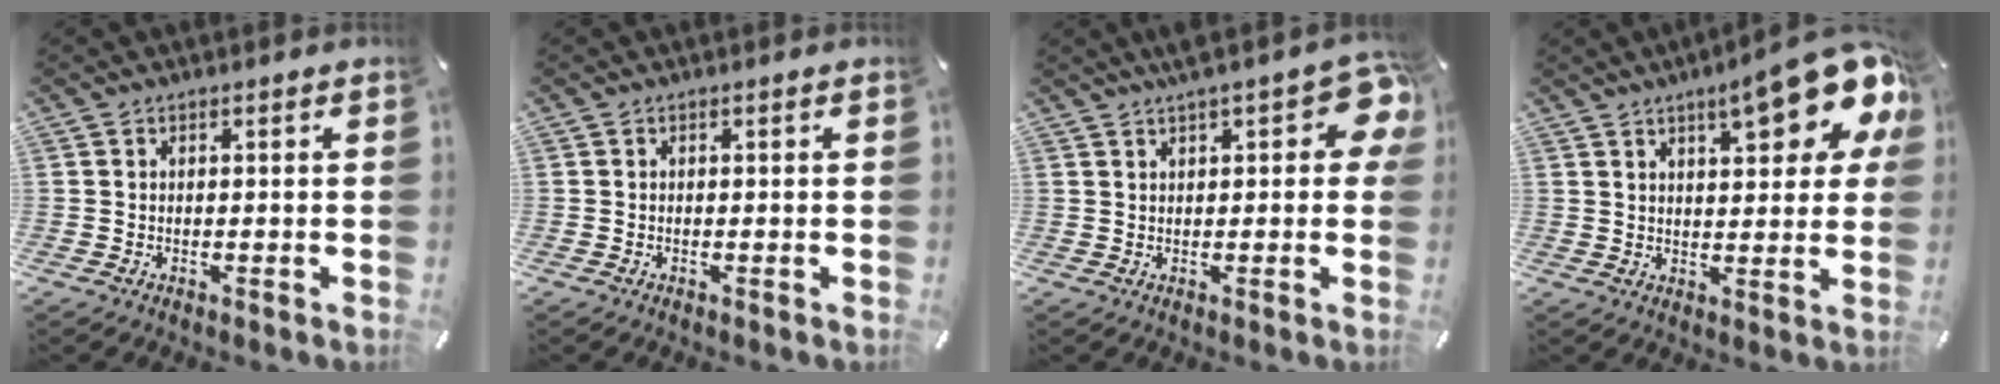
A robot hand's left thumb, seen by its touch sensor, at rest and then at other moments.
{"total": 0.0}
{"total": 9.3, "force": [3.7, 3.5, 7.8], "torque": [-0.105, -0.006, 0.061]}
{"total": 15.3, "force": [9.3, 4.9, 11.1], "torque": [-0.149, -0.051, 0.149]}